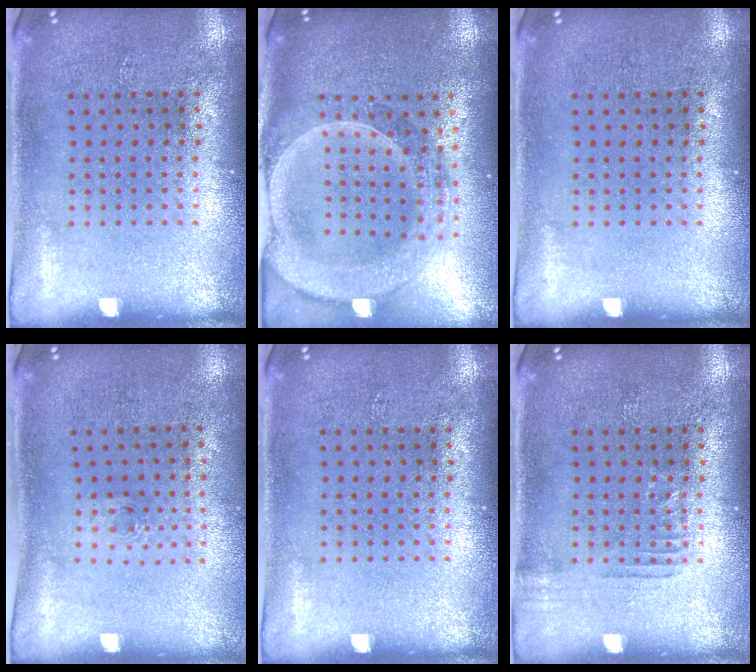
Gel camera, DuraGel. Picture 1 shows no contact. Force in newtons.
{"total": 2.7, "press": 2.4, "slide": 1.1}
{"total": 0.0}
{"total": 0.6, "press": 0.3, "slide": 0.5}
{"total": 0.0}
{"total": 0.9, "press": 0.9, "slide": 0.2}